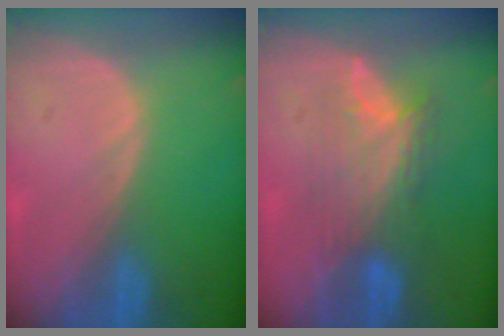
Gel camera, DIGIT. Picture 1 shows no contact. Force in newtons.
{"total": 7.3, "press": 7.1, "slide": 1.7}